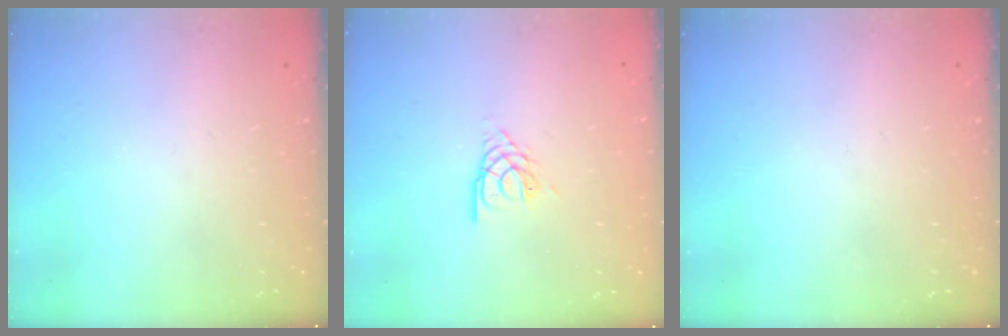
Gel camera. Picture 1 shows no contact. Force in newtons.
{"total": 3.5, "press": 3.5, "slide": 0.4}
{"total": 0.0}